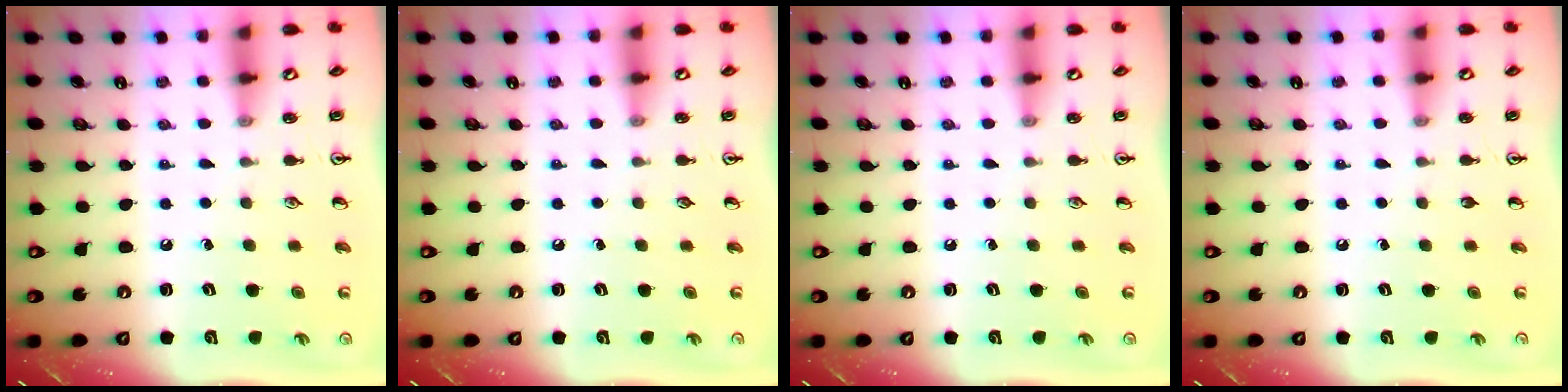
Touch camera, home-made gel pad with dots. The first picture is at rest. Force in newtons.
{"total": 0.0}
{"total": 0.0}
{"total": 0.0}